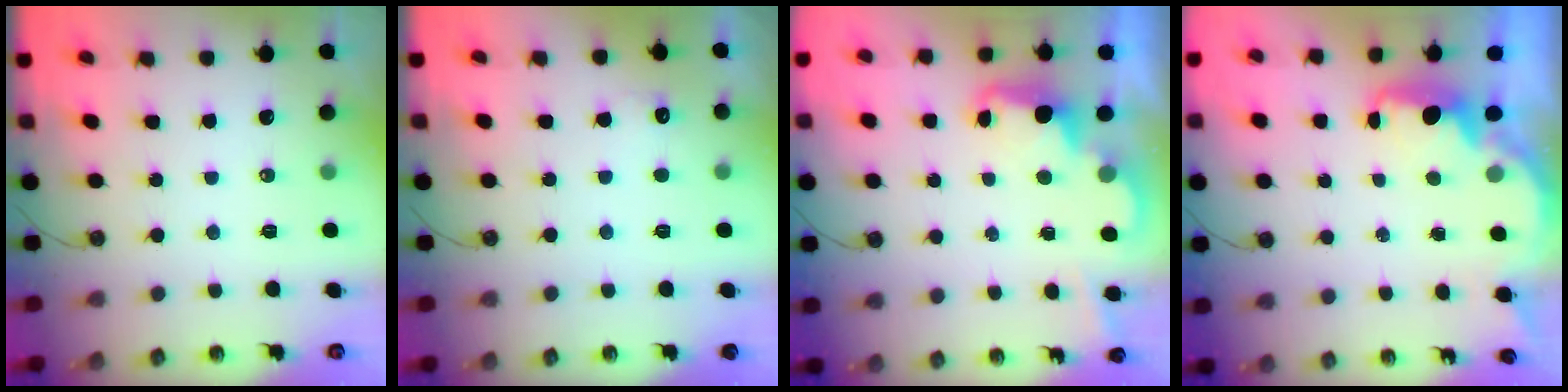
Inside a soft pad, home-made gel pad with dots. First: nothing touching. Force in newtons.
{"total": 5.1, "press": 5.0, "slide": 1.2}
{"total": 2.4, "press": 2.4, "slide": 0.6}
{"total": 2.2, "press": 2.2, "slide": 0.4}